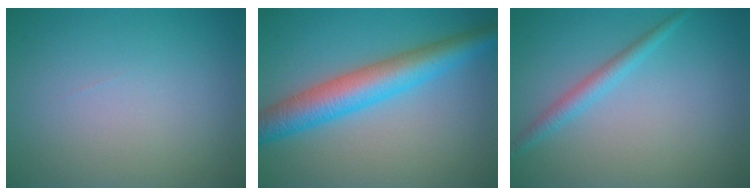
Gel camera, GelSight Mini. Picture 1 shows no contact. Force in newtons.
{"total": 6.4, "press": 6.4, "slide": 0.1}
{"total": 1.9, "press": 1.9, "slide": 0.1}